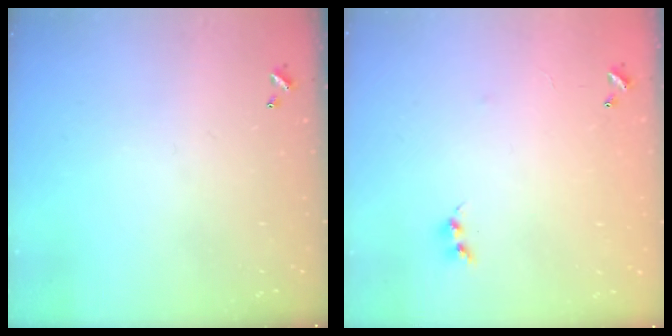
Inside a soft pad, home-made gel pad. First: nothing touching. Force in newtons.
{"total": 7.2, "press": 7.2, "slide": 0.7}